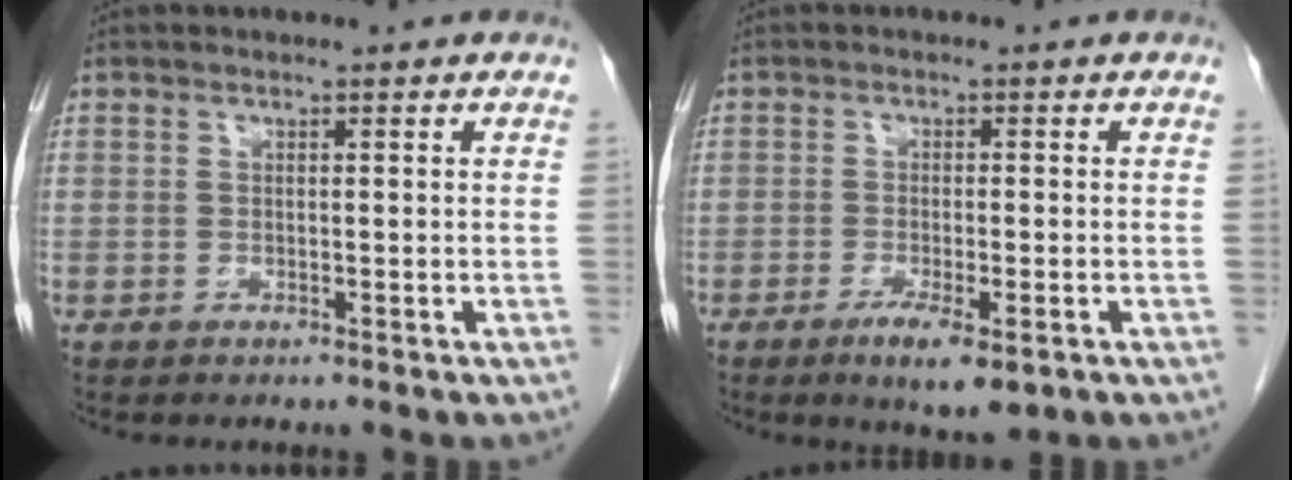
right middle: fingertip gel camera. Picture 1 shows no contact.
{"total": 5.6, "force": [-3.0, 1.1, 4.7], "torque": [-0.079, -0.014, -0.043]}